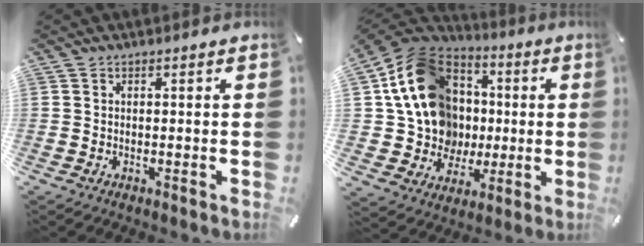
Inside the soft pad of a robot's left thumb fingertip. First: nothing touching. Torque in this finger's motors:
{"motor_torque": [2.51, 2.51, 2.06, -0.71, 0.69]}